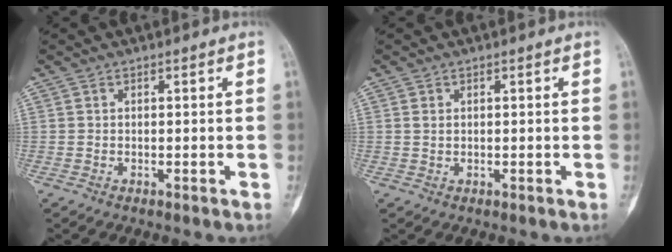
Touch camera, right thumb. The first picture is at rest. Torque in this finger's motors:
{"motor_torque": [0.03, -0.61, 0.33, 0.02, 0.03]}